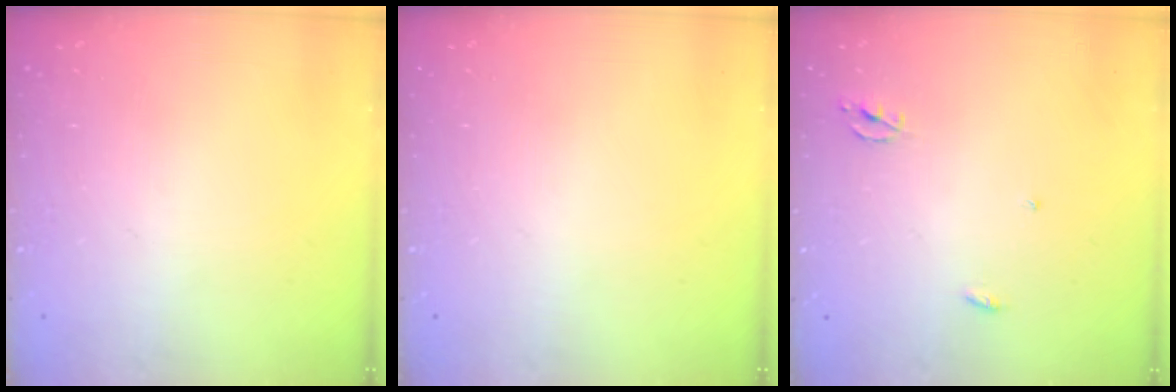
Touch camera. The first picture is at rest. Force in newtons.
{"total": 0.0}
{"total": 2.3, "press": 2.3, "slide": 0.1}